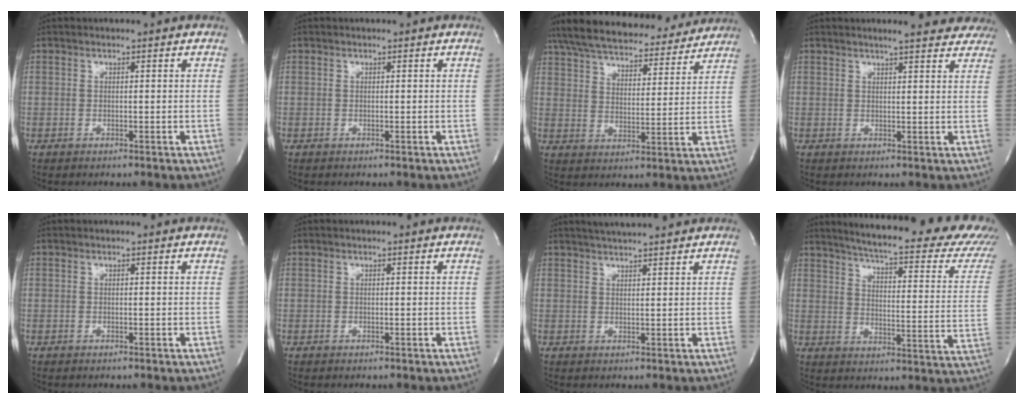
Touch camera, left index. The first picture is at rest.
{"total": 0.0}
{"total": 24.6, "force": [21.7, 6.3, 9.7], "torque": [-0.173, 0.029, 0.303]}
{"total": 11.6, "force": [10.6, 2.2, 4.2], "torque": [-0.036, 0.001, 0.108]}
{"total": 0.0}
{"total": 0.0}
{"total": 6.4, "force": [5.8, 0.0, 2.6], "torque": [-0.046, 0.022, 0.085]}
{"total": 27.4, "force": [24.0, 2.9, 12.9], "torque": [-0.181, -0.089, 0.277]}